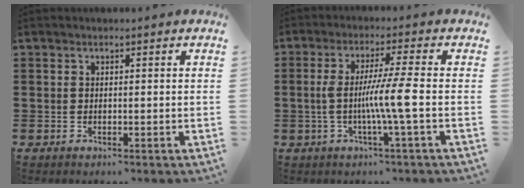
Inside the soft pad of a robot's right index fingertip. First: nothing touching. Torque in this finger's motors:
{"motor_torque": [1.50, -0.63, 0.60, 0.21]}